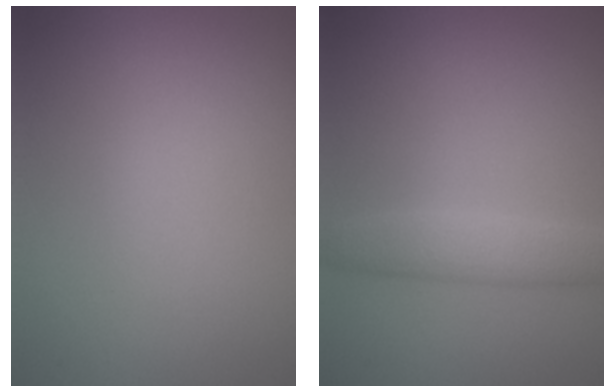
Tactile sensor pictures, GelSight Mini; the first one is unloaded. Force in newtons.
{"total": 3.0, "press": 3.0, "slide": 0.0}